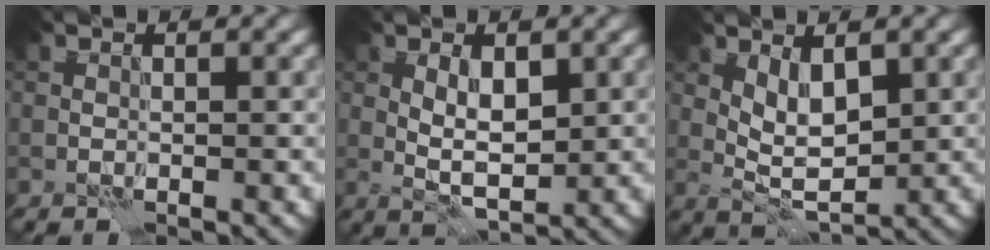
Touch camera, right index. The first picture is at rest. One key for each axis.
{"total": 3.3, "fx": 0.3, "fy": 1.4, "fz": 3.0, "tx": -0.052, "ty": -0.004, "tz": 0.007}
{"total": 3.5, "fx": 0.7, "fy": 1.5, "fz": 3.1, "tx": -0.055, "ty": -0.006, "tz": 0.016}